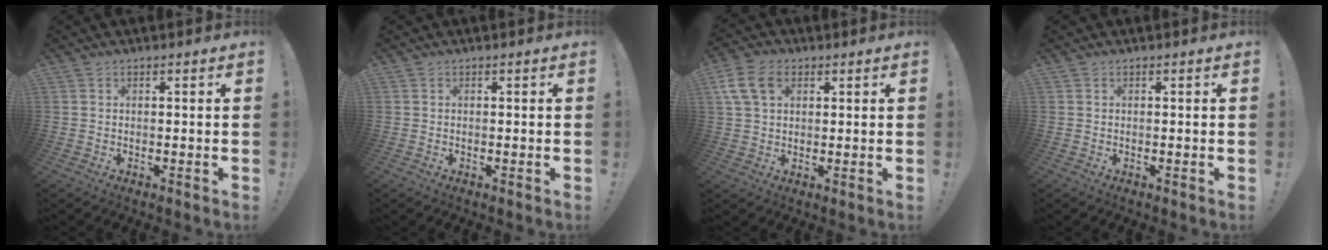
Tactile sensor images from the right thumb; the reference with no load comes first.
{"total": 0.0}
{"total": 9.8, "force": [3.8, 6.5, 6.2], "torque": [-0.120, -0.001, 0.075]}
{"total": 0.0}